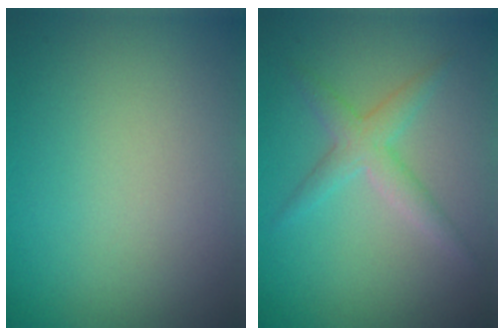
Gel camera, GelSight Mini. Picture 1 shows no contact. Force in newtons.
{"total": 2.5, "press": 2.5, "slide": 0.1}